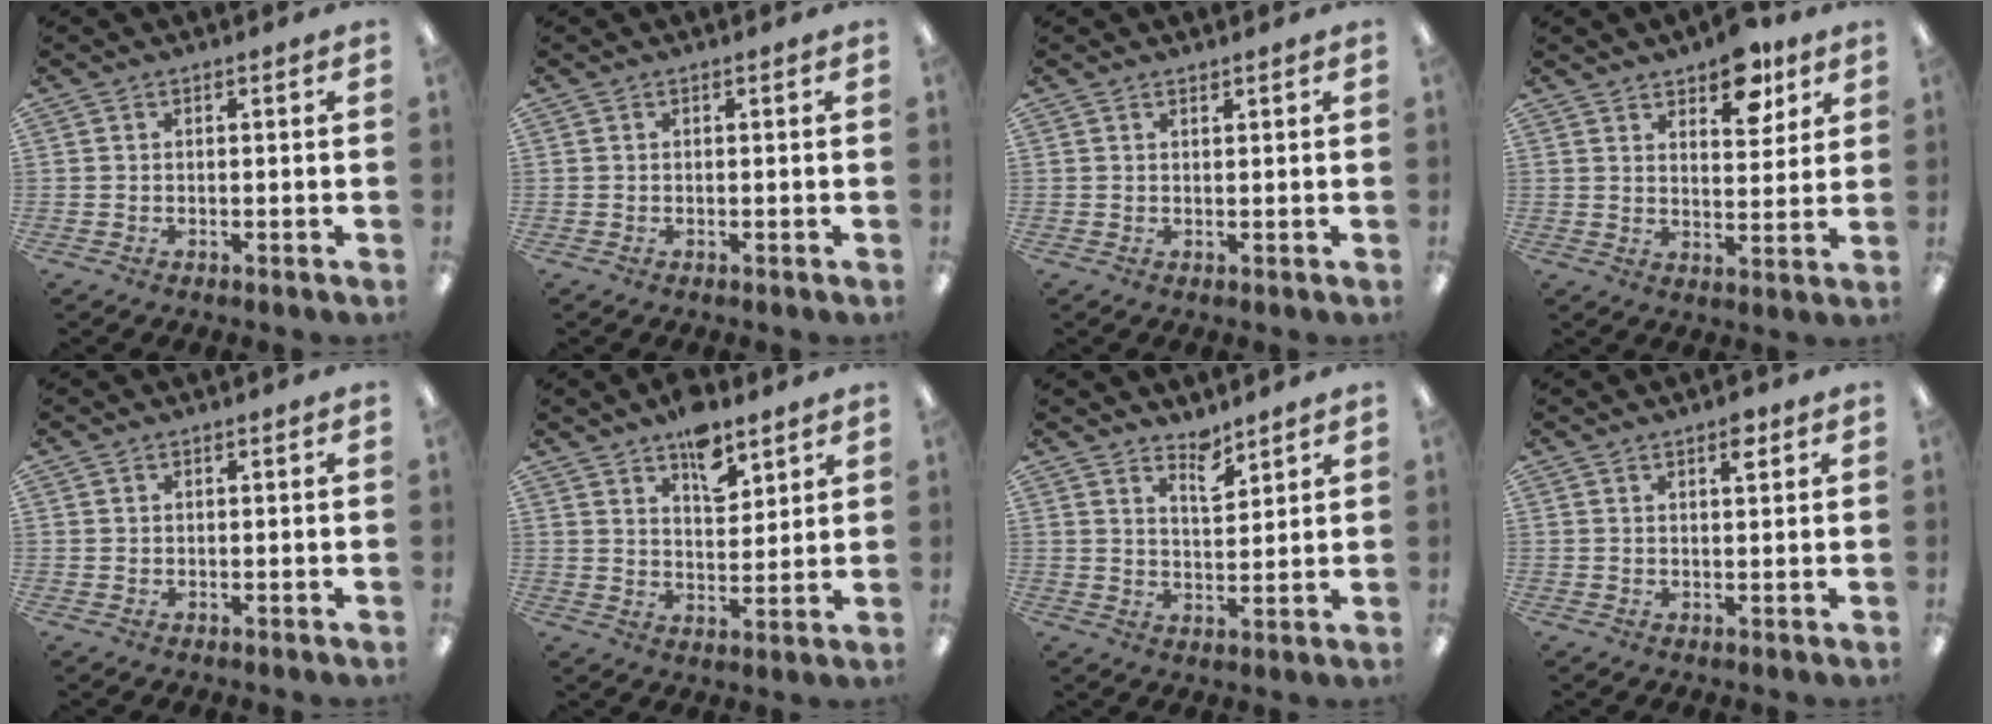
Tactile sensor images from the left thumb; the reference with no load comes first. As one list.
[{"total": 0.0}, {"total": 0.9, "force": [0.8, 0.1, 0.2], "torque": [-0.005, -0.001, 0.015]}, {"total": 9.5, "force": [6.7, 4.4, 5.0], "torque": [-0.051, -0.033, 0.112]}, {"total": 0.6, "force": [0.3, 0.5, 0.0], "torque": [-0.001, 0.003, 0.006]}, {"total": 9.2, "force": [6.4, 4.5, 4.8], "torque": [-0.058, -0.038, 0.108]}, {"total": 5.5, "force": [4.6, 1.8, 2.3], "torque": [-0.025, -0.034, 0.078]}, {"total": 3.5, "force": [2.3, 1.1, 2.4], "torque": [-0.028, -0.007, 0.035]}]